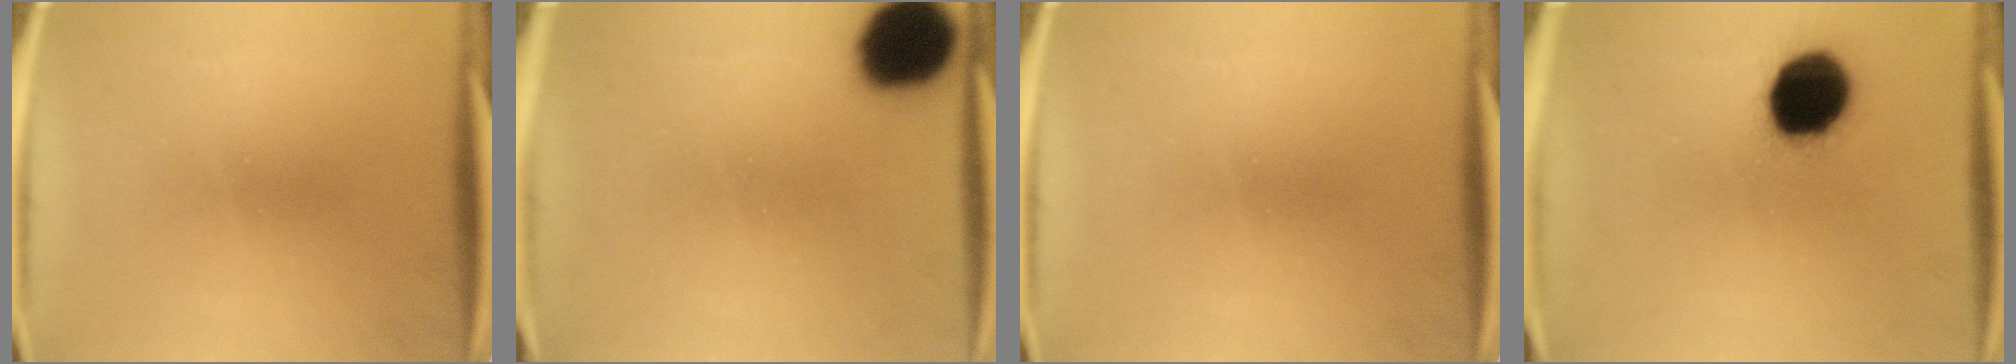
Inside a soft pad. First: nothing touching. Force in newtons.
{"total": 15.6}
{"total": 0.0}
{"total": 16.9}